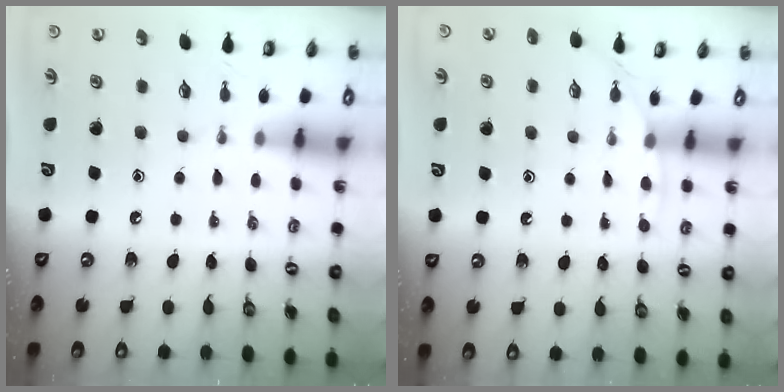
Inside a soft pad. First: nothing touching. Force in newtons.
{"total": 3.0, "press": 3.0, "slide": 0.4}